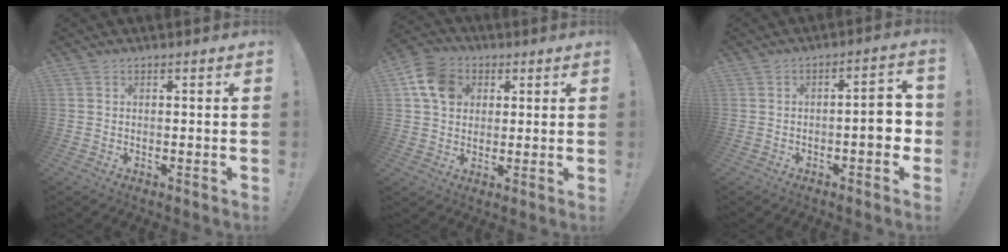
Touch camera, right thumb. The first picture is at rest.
{"total": 11.6, "force": [4.0, 9.3, 5.6], "torque": [-0.091, -0.004, 0.079]}
{"total": 8.2, "force": [-1.8, 2.9, 7.5], "torque": [-0.095, 0.009, -0.031]}